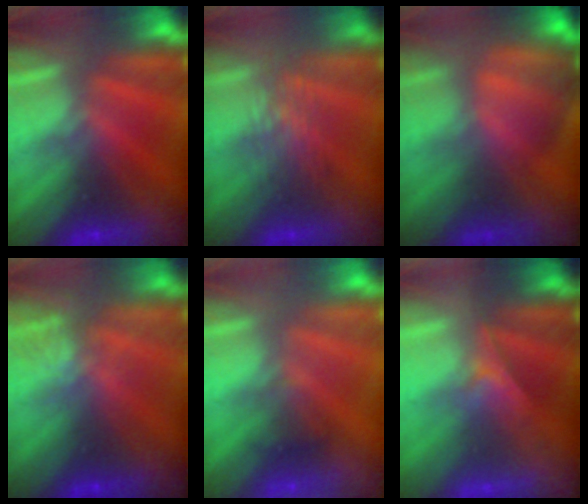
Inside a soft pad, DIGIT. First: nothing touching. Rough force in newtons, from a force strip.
{"total": 2.7}
{"total": 7.4}
{"total": 3.9}
{"total": 7.6}
{"total": 1.9}